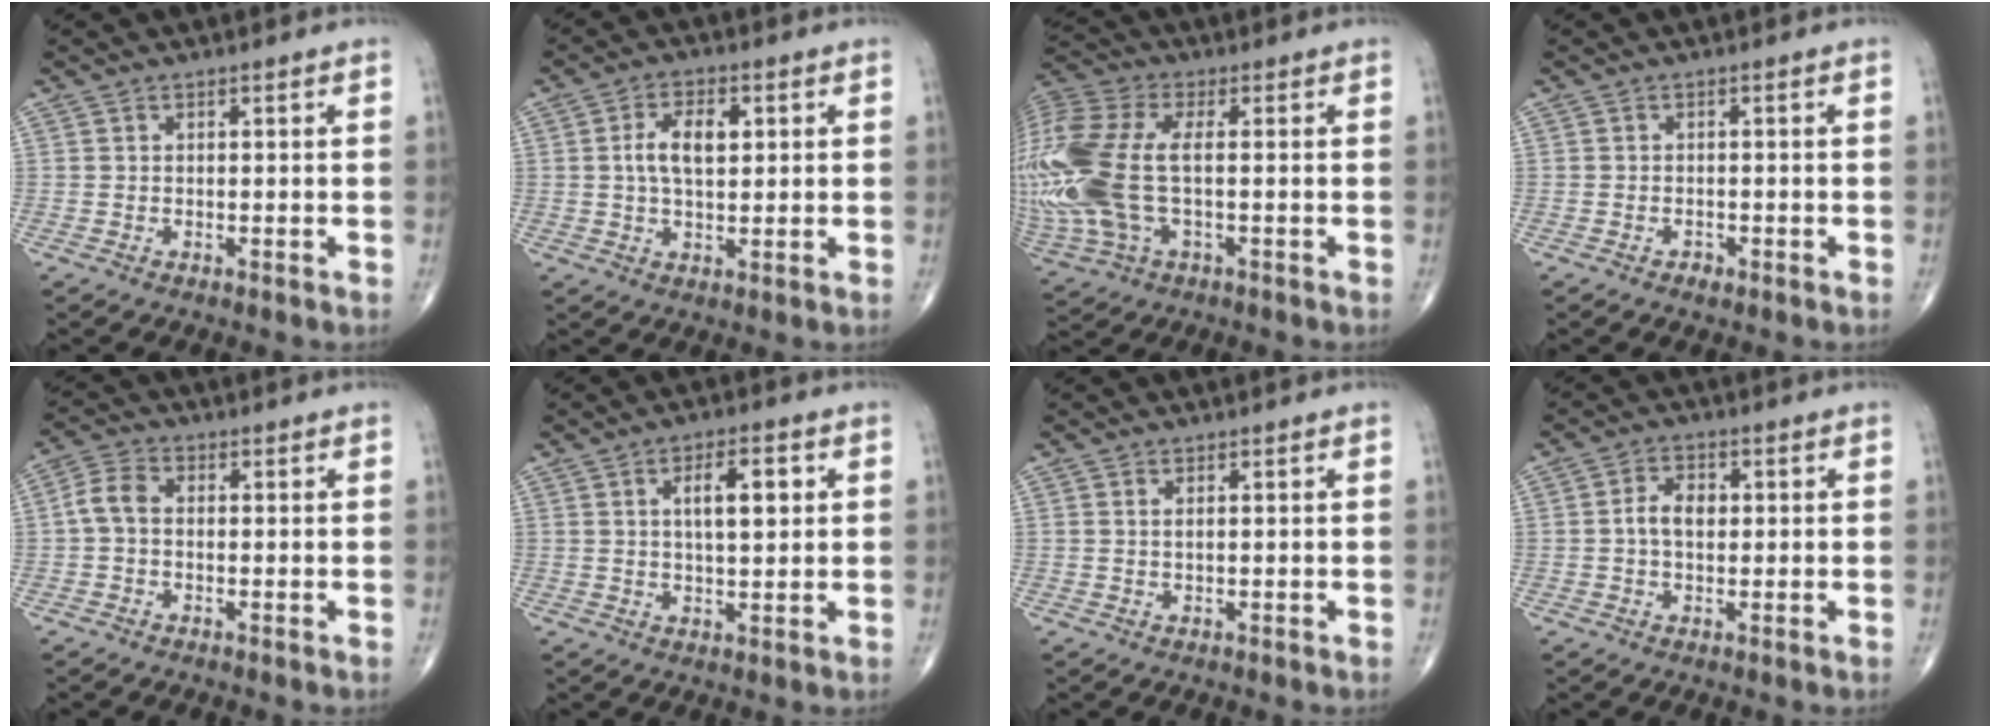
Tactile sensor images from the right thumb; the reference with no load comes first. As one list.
[{"total": 7.0, "force": [1.3, 3.7, 5.8], "torque": [-0.102, 0.005, 0.020]}, {"total": 22.3, "force": [-0.6, 11.6, 19.0], "torque": [-0.494, 0.006, -0.001]}, {"total": 1.1, "force": [-0.7, 0.7, 0.5], "torque": [-0.004, 0.003, -0.011]}, {"total": 4.4, "force": [-0.2, 3.0, 3.2], "torque": [-0.060, 0.013, -0.015]}, {"total": 7.4, "force": [2.0, 2.9, 6.5], "torque": [-0.092, -0.004, 0.032]}, {"total": 0.8, "force": [0.3, 0.2, 0.7], "torque": [-0.018, 0.001, 0.007]}, {"total": 4.5, "force": [0.2, 3.0, 3.4], "torque": [-0.061, 0.012, -0.001]}]